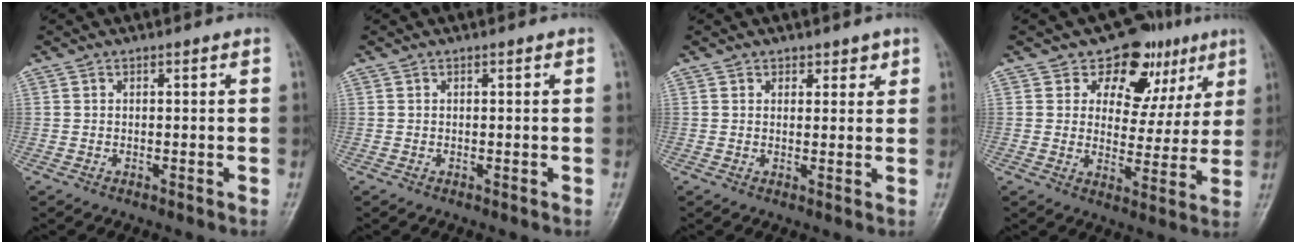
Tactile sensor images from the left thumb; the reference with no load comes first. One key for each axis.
{"total": 0.0}
{"total": 2.5, "fx": 1.7, "fy": 1.7, "fz": 0.8, "tx": 0.016, "ty": -0.008, "tz": 0.019}
{"total": 12.5, "fx": 6.7, "fy": 8.8, "fz": 5.8, "tx": -0.017, "ty": -0.019, "tz": 0.094}